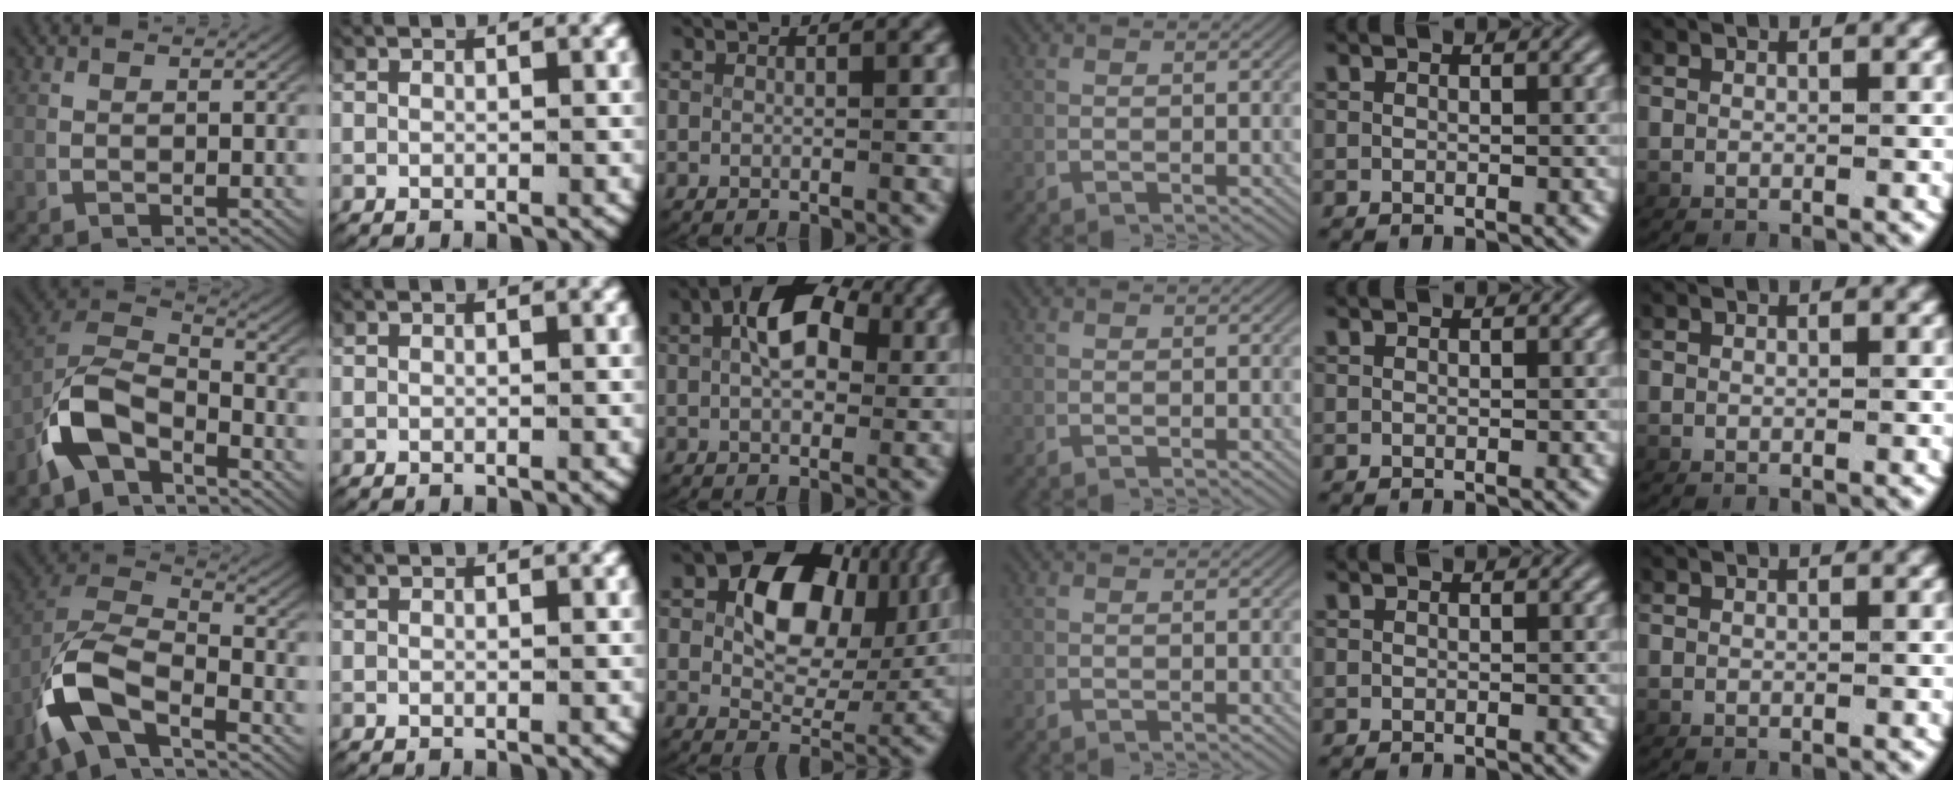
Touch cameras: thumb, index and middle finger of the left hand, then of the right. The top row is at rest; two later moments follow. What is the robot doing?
{"motion": "lift_and_place", "object": "fork"}